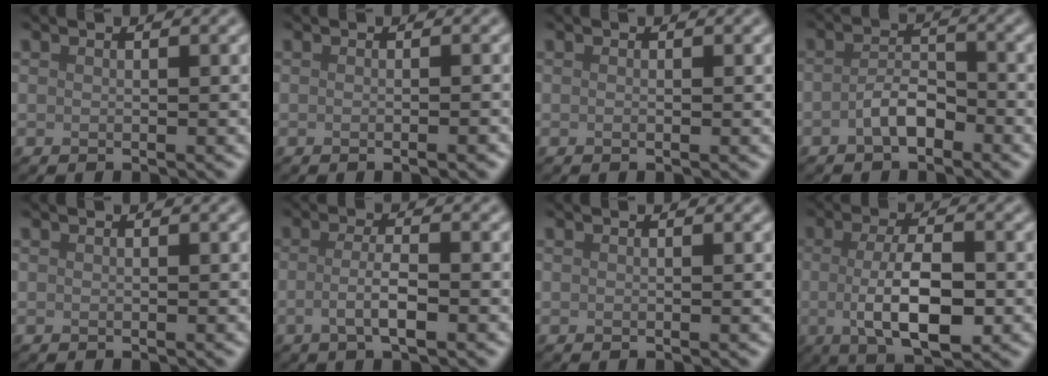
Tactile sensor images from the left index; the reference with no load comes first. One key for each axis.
{"total": 1.4, "fx": -0.5, "fy": 0.3, "fz": 1.3, "tx": -0.011, "ty": -0.003, "tz": -0.009}
{"total": 0.0}
{"total": 2.7, "fx": -1.3, "fy": 1.3, "fz": 2.0, "tx": -0.039, "ty": 0.007, "tz": -0.028}
{"total": 0.0}
{"total": 2.8, "fx": -0.7, "fy": 0.7, "fz": 2.6, "tx": -0.046, "ty": 0.003, "tz": -0.018}
{"total": 0.0}
{"total": 6.9, "fx": -0.8, "fy": 2.5, "fz": 6.4, "tx": -0.112, "ty": -0.004, "tz": -0.015}